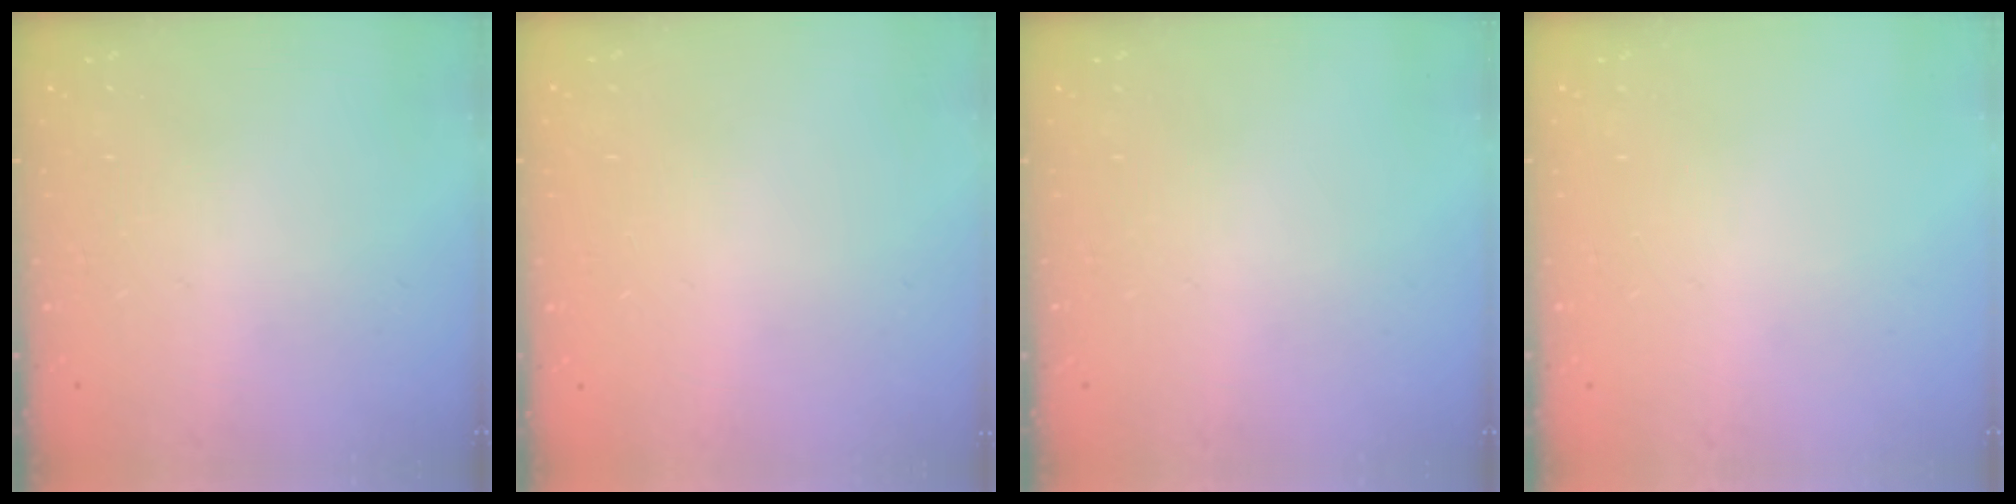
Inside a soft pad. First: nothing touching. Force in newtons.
{"total": 0.0}
{"total": 0.0}
{"total": 0.0}